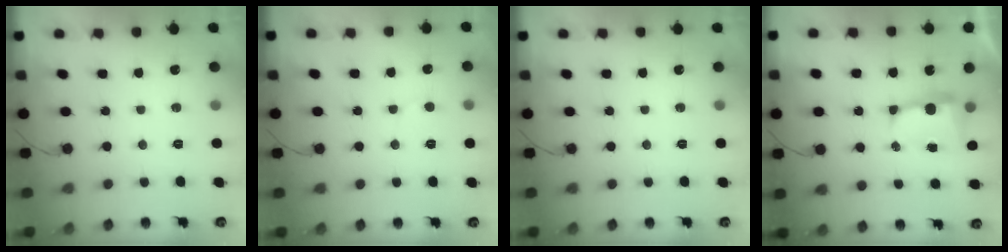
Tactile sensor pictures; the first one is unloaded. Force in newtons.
{"total": 5.1, "press": 5.0, "slide": 0.6}
{"total": 0.0}
{"total": 6.2, "press": 6.2, "slide": 0.4}